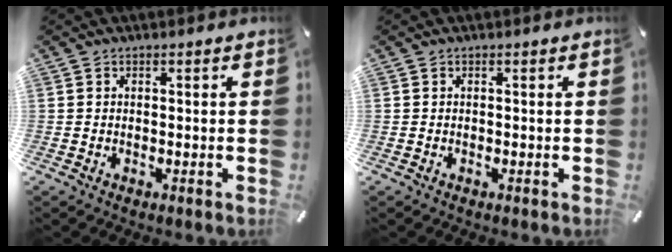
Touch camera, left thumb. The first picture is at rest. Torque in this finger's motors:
{"motor_torque": [-0.02, -0.01, -0.01, 0.01, 0.00]}